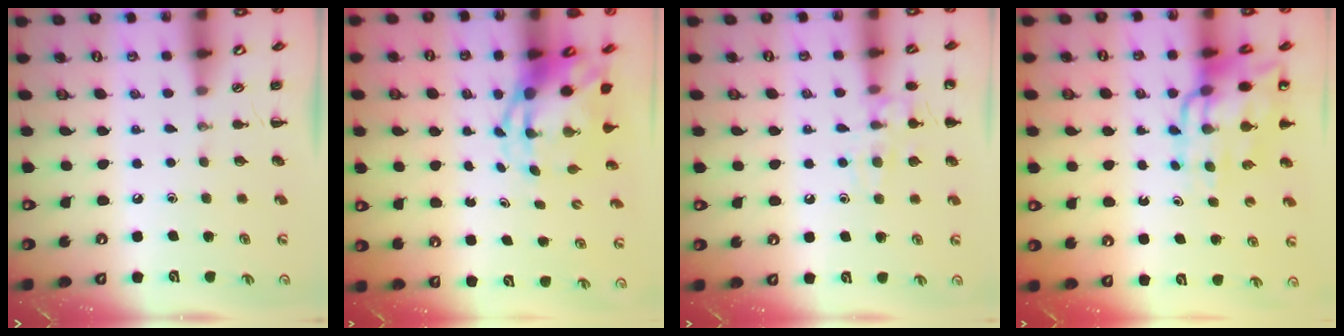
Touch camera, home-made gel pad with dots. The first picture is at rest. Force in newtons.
{"total": 5.1, "press": 4.9, "slide": 1.7}
{"total": 10.5, "press": 10.5, "slide": 1.0}
{"total": 14.7, "press": 14.2, "slide": 3.6}